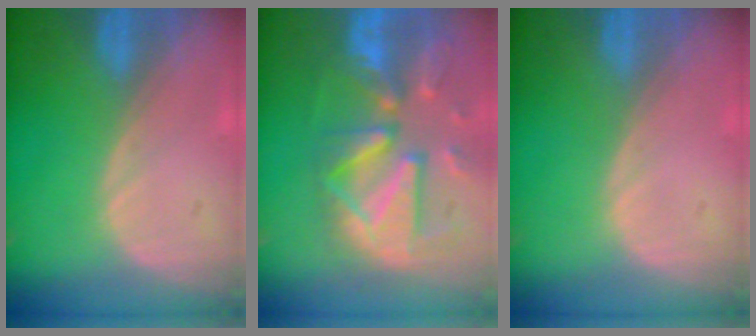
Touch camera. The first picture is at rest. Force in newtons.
{"total": 12.5, "press": 10.8, "slide": 6.2}
{"total": 0.0}